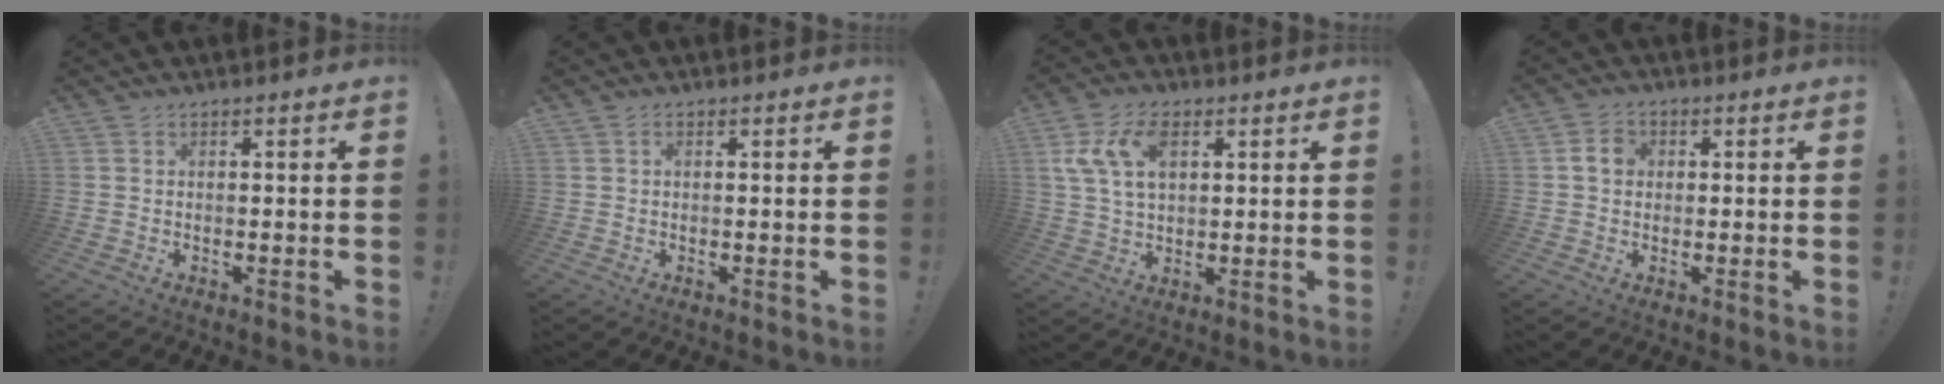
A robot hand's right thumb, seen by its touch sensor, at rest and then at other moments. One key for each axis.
{"total": 0.6, "fx": 0.1, "fy": 0.5, "fz": 0.4, "tx": -0.002, "ty": 0.000, "tz": 0.000}
{"total": 11.6, "fx": 4.2, "fy": 7.3, "fz": 8.0, "tx": -0.159, "ty": -0.001, "tz": 0.077}
{"total": 4.8, "fx": 0.6, "fy": 3.9, "fz": 2.8, "tx": -0.040, "ty": 0.009, "tz": 0.010}